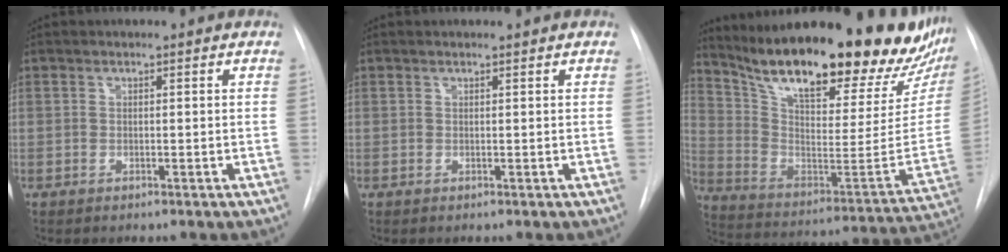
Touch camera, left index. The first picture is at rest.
{"total": 0.7, "force": [0.7, -0.1, 0.1], "torque": [-0.006, 0.004, 0.010]}
{"total": 31.3, "force": [25.3, 6.6, 17.2], "torque": [-0.284, -0.071, 0.355]}